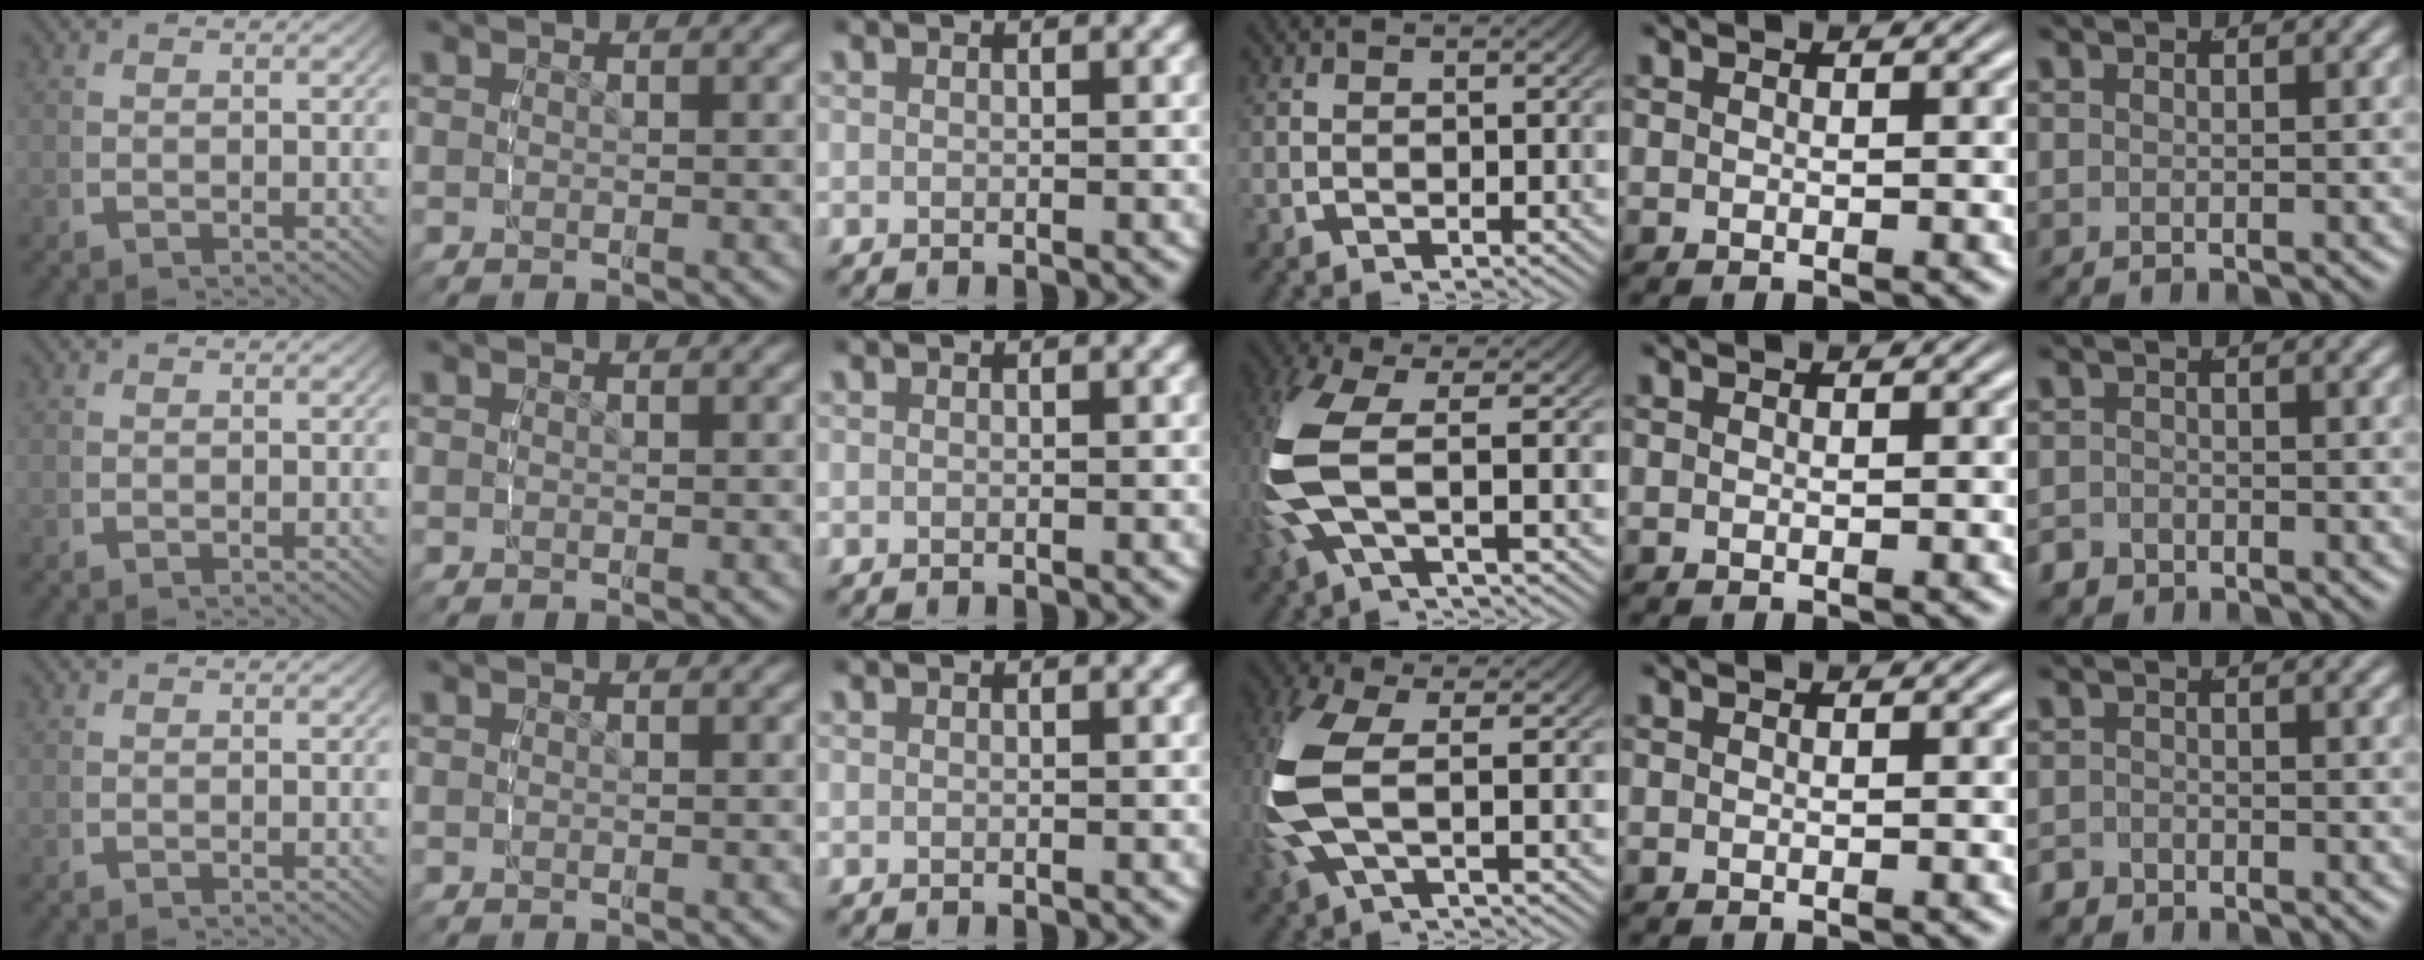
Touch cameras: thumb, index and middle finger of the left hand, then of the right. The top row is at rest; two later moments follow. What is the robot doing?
{"motion": "lift_and_place", "object": "glasses"}